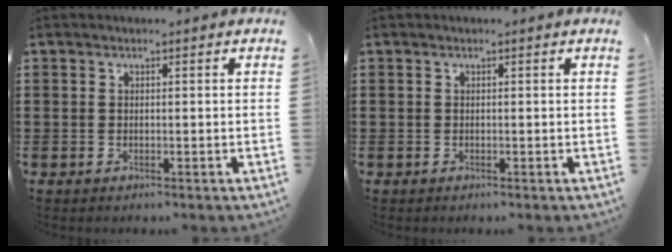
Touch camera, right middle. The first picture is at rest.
{"total": 0.0}